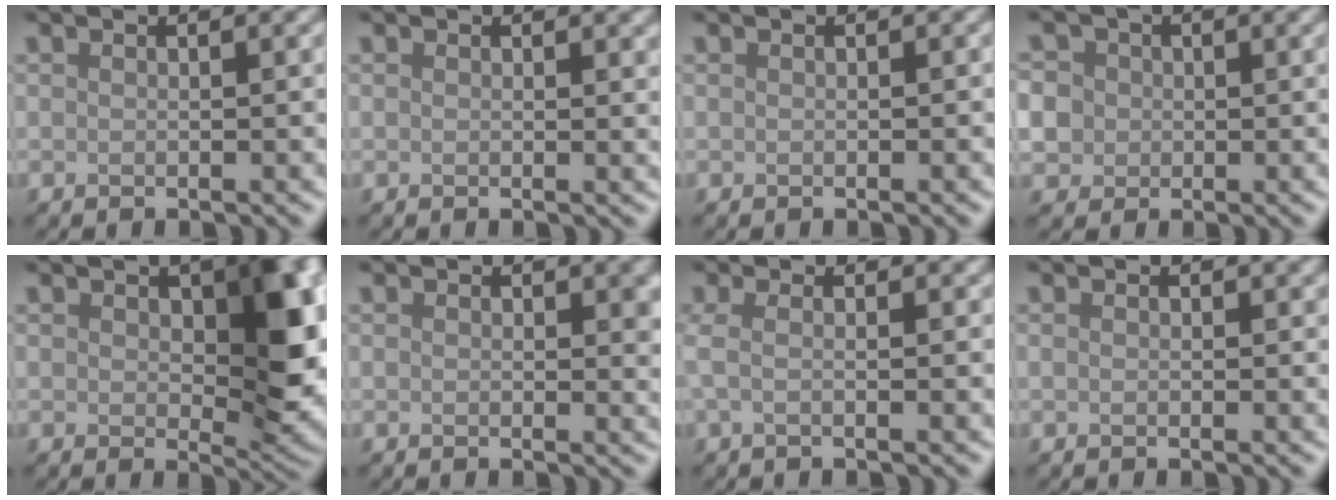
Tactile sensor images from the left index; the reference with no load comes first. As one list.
[{"total": 0.8, "force": [0.4, 0.1, 0.6], "torque": [-0.007, 0.001, 0.006]}, {"total": 0.0}, {"total": 5.1, "force": [-0.1, 4.8, 1.8], "torque": [-0.044, 0.027, -0.025]}, {"total": 9.1, "force": [1.4, 4.8, 7.6], "torque": [-0.104, -0.003, 0.027]}, {"total": 2.0, "force": [0.6, 1.0, 1.7], "torque": [-0.013, 0.000, 0.007]}, {"total": 1.7, "force": [0.1, 0.4, 1.6], "torque": [-0.033, 0.002, -0.005]}, {"total": 0.8, "force": [0.2, 0.5, 0.5], "torque": [-0.008, -0.002, 0.003]}]